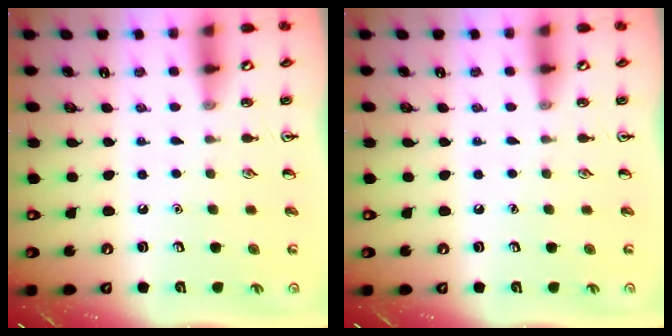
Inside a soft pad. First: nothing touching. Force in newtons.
{"total": 0.0}